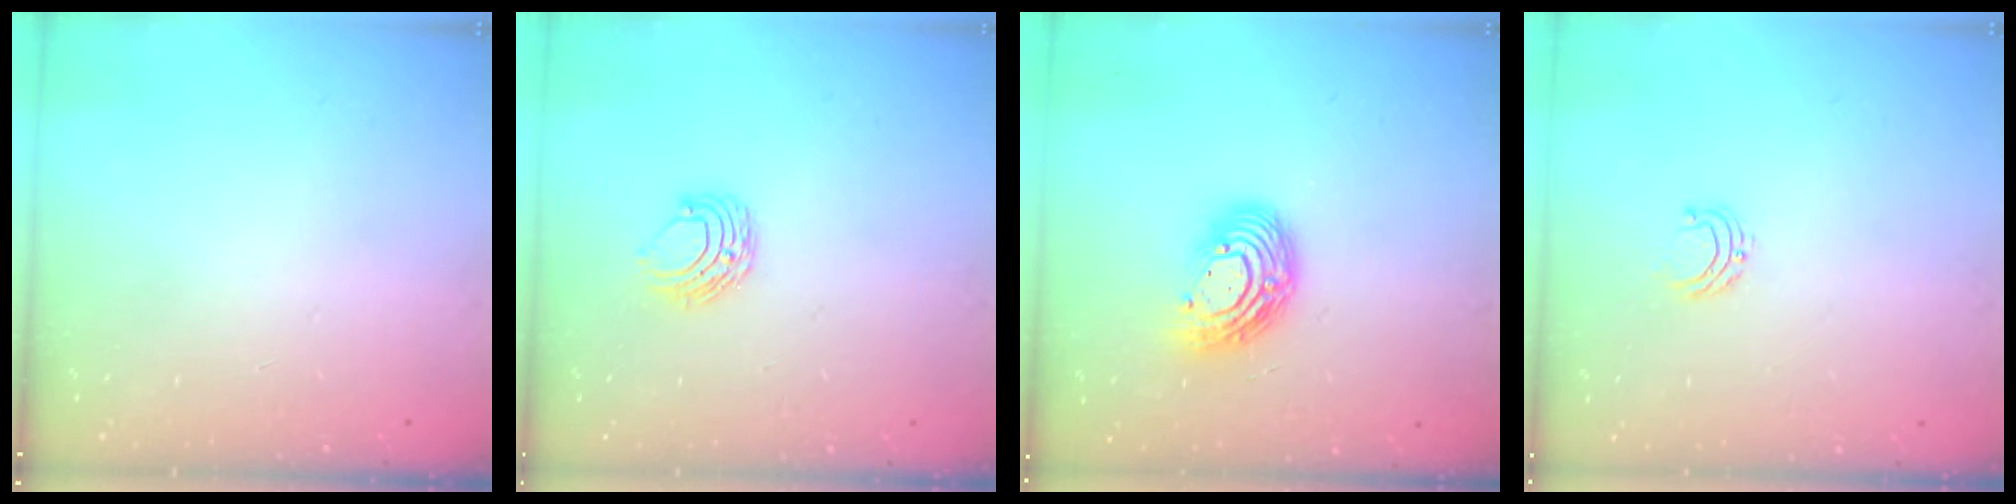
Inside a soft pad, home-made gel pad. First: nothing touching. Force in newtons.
{"total": 6.3, "press": 6.2, "slide": 0.6}
{"total": 12.8, "press": 12.8, "slide": 1.1}
{"total": 4.6, "press": 4.6, "slide": 0.4}